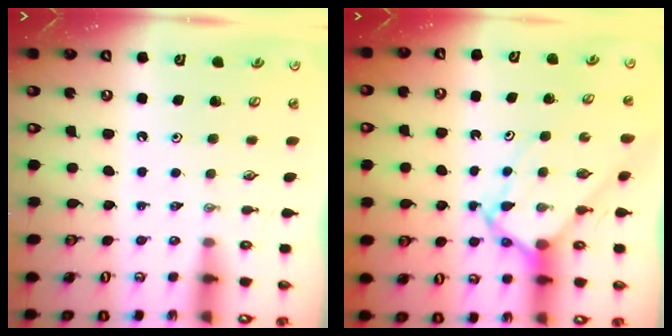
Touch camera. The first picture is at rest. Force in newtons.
{"total": 5.6, "press": 5.6, "slide": 0.6}